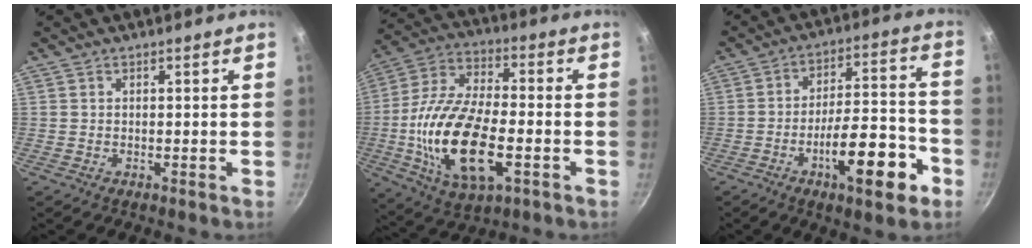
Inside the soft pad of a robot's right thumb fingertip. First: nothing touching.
{"total": 21.2, "force": [-4.7, 10.0, 18.2], "torque": [-0.347, 0.015, -0.091]}
{"total": 15.9, "force": [-7.1, 5.3, 13.1], "torque": [-0.170, 0.052, -0.105]}